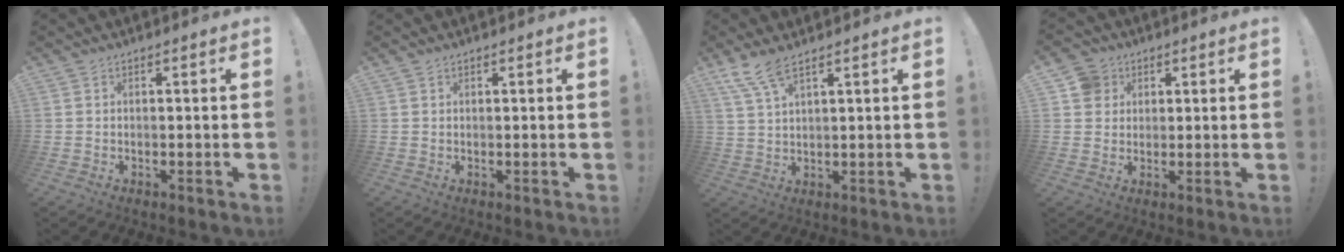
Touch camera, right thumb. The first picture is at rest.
{"total": 0.6, "force": [0.5, 0.3, 0.1], "torque": [-0.001, 0.000, 0.010]}
{"total": 6.4, "force": [4.7, 1.2, 4.2], "torque": [-0.094, -0.017, 0.090]}
{"total": 6.3, "force": [2.5, 5.6, 1.3], "torque": [-0.016, -0.007, 0.049]}